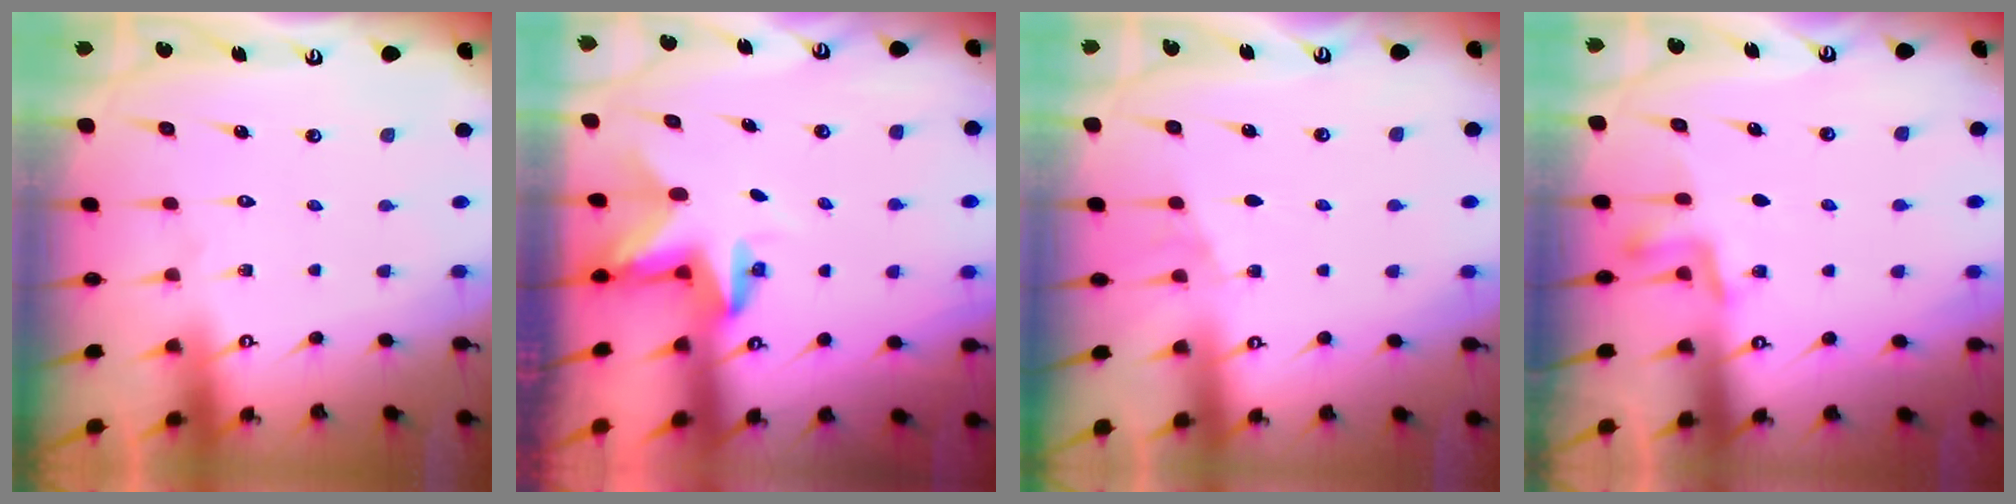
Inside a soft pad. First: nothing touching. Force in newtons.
{"total": 2.8, "press": 2.8, "slide": 0.2}
{"total": 4.7, "press": 4.0, "slide": 2.5}
{"total": 3.7, "press": 3.6, "slide": 0.9}